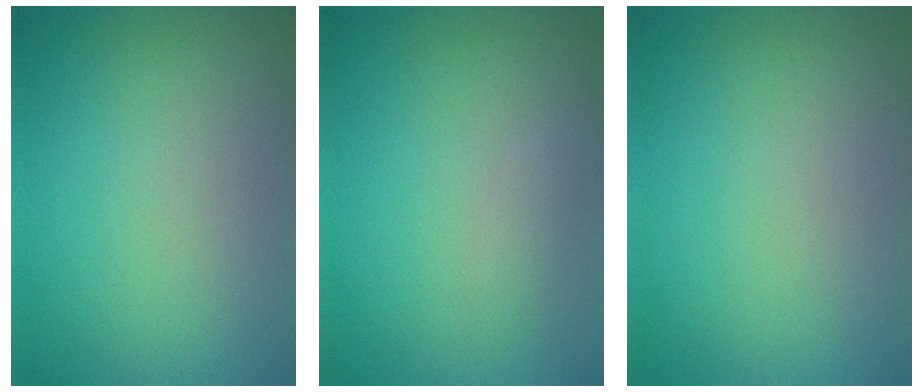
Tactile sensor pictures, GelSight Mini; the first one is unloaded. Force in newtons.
{"total": 1.0, "press": 1.0, "slide": 0.0}
{"total": 0.0}